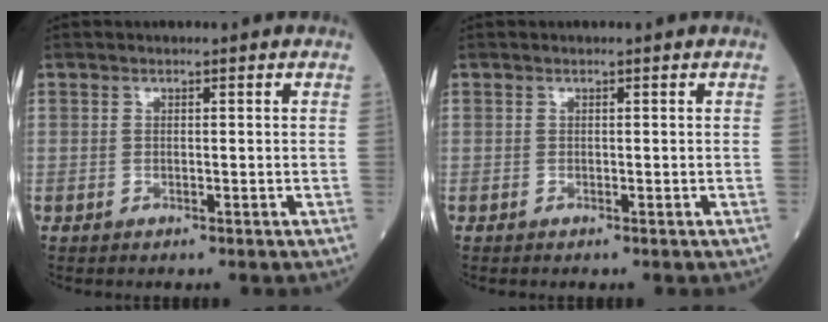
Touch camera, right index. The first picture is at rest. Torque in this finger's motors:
{"motor_torque": [0.16, 0.09, 0.04, 0.01]}